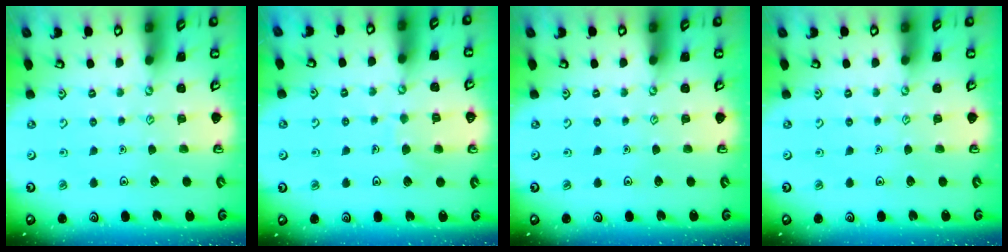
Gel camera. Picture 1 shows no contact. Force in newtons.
{"total": 5.4, "press": 5.4, "slide": 0.3}
{"total": 0.0}
{"total": 0.0}